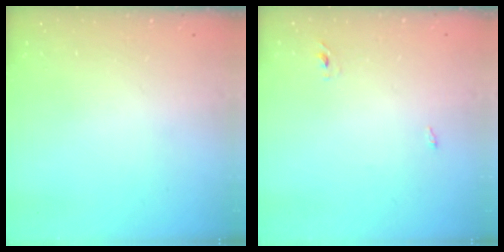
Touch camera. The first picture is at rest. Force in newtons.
{"total": 2.3, "press": 2.1, "slide": 1.0}